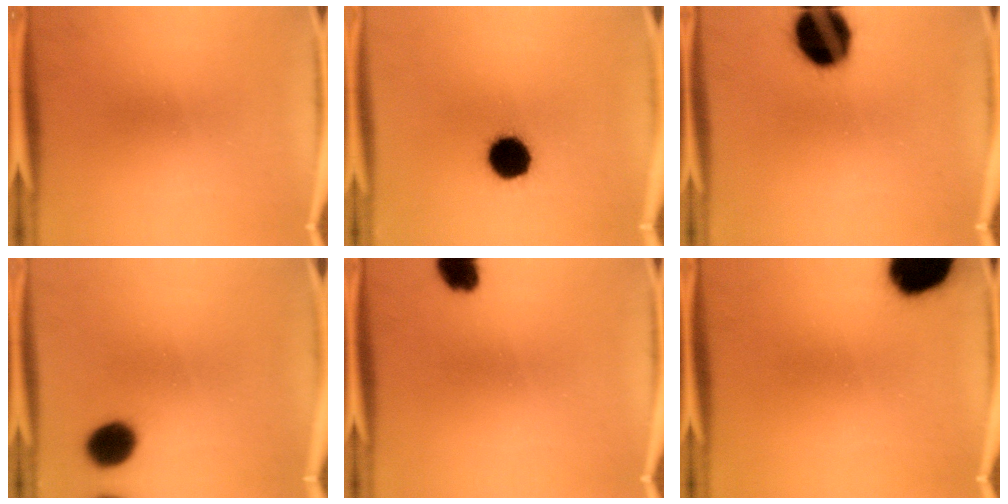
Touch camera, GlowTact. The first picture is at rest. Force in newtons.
{"total": 12.5}
{"total": 18.3}
{"total": 8.1}
{"total": 5.4}
{"total": 18.1}